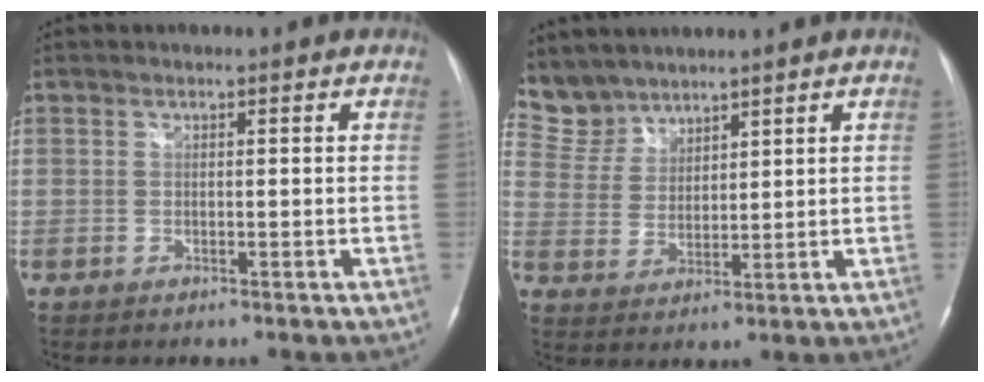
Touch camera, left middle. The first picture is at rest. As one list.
[{"total": 6.3, "force": [5.9, 2.3, -0.4], "torque": [-0.001, 0.010, 0.133]}]